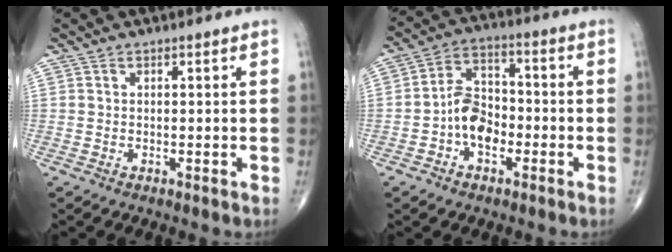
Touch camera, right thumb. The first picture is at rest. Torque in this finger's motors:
{"motor_torque": [1.71, 2.11, 0.96, -0.32, 0.24]}